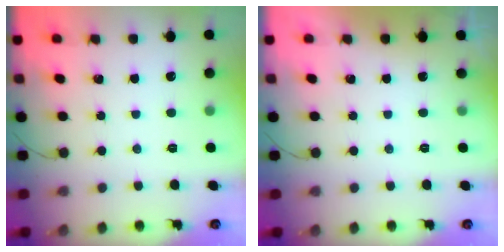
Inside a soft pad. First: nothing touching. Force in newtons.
{"total": 0.0}